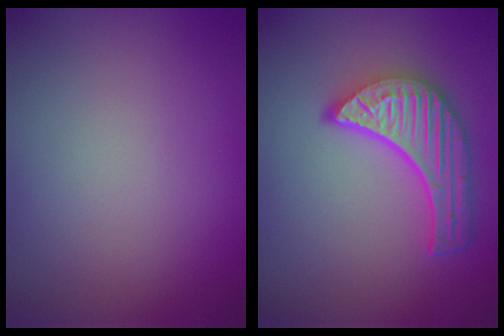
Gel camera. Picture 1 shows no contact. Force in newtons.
{"total": 5.9, "press": 4.6, "slide": 3.8}